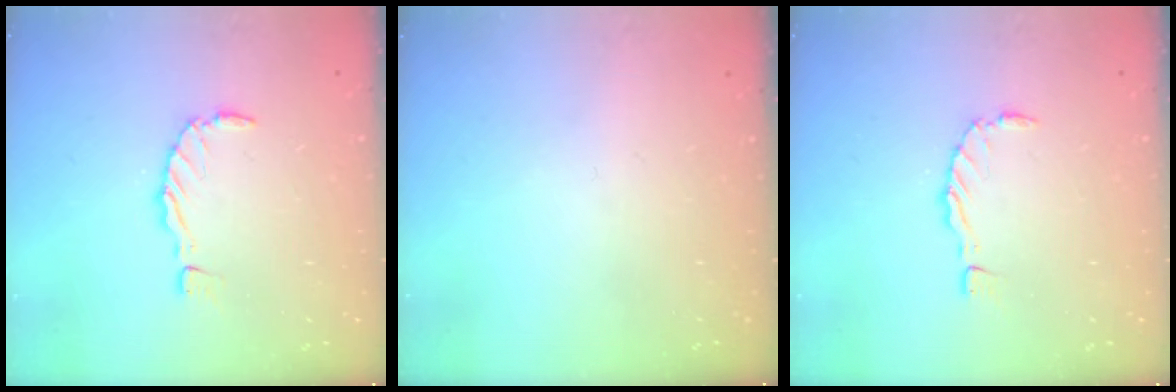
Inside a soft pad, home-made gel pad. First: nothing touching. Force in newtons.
{"total": 0.0}
{"total": 0.0}